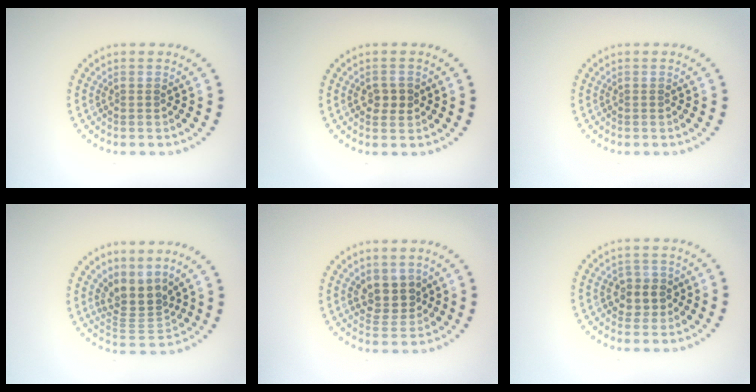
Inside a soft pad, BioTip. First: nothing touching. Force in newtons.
{"total": 1.9, "press": 1.9, "slide": 0.1}
{"total": 0.0}
{"total": 3.5, "press": 2.4, "slide": 2.5}
{"total": 3.1, "press": 2.9, "slide": 1.1}
{"total": 2.6, "press": 2.4, "slide": 0.9}